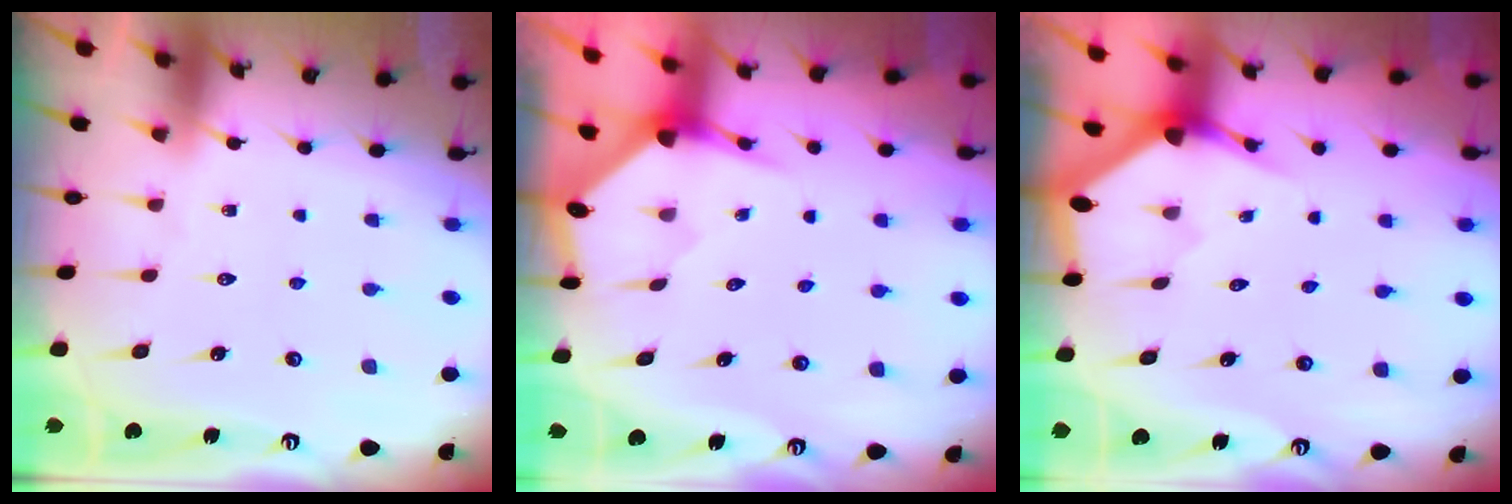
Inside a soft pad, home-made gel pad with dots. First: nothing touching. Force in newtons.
{"total": 3.4, "press": 3.4, "slide": 0.3}
{"total": 2.9, "press": 2.9, "slide": 0.1}